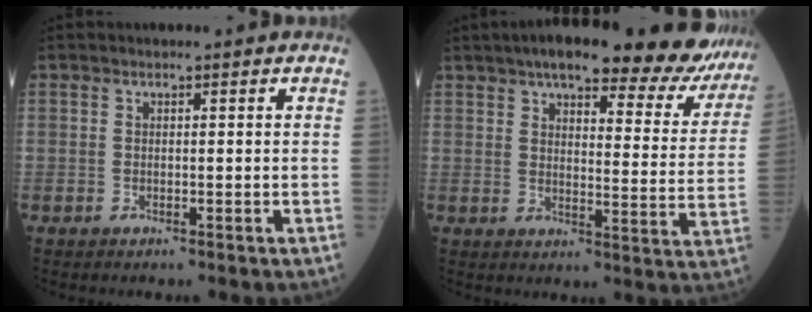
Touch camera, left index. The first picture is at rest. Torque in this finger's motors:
{"motor_torque": [0.58, -0.75, 1.05, 0.18]}